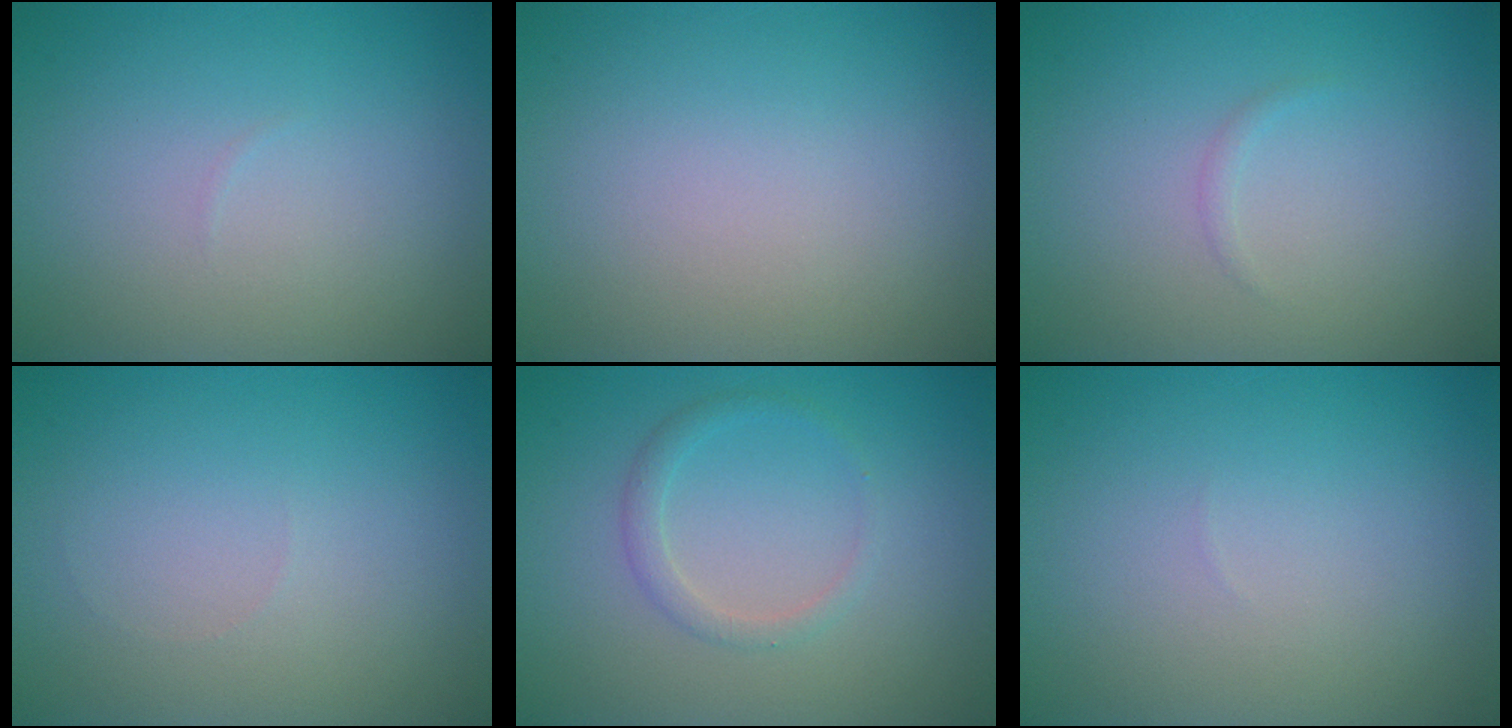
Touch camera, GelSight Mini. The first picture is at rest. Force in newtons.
{"total": 0.0}
{"total": 0.5, "press": 0.5, "slide": 0.0}
{"total": 0.0}
{"total": 1.5, "press": 1.5, "slide": 0.1}
{"total": 0.0}